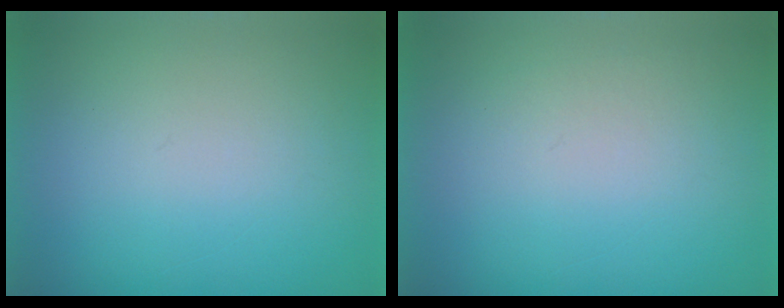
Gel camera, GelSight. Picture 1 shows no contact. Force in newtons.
{"total": 1.0}